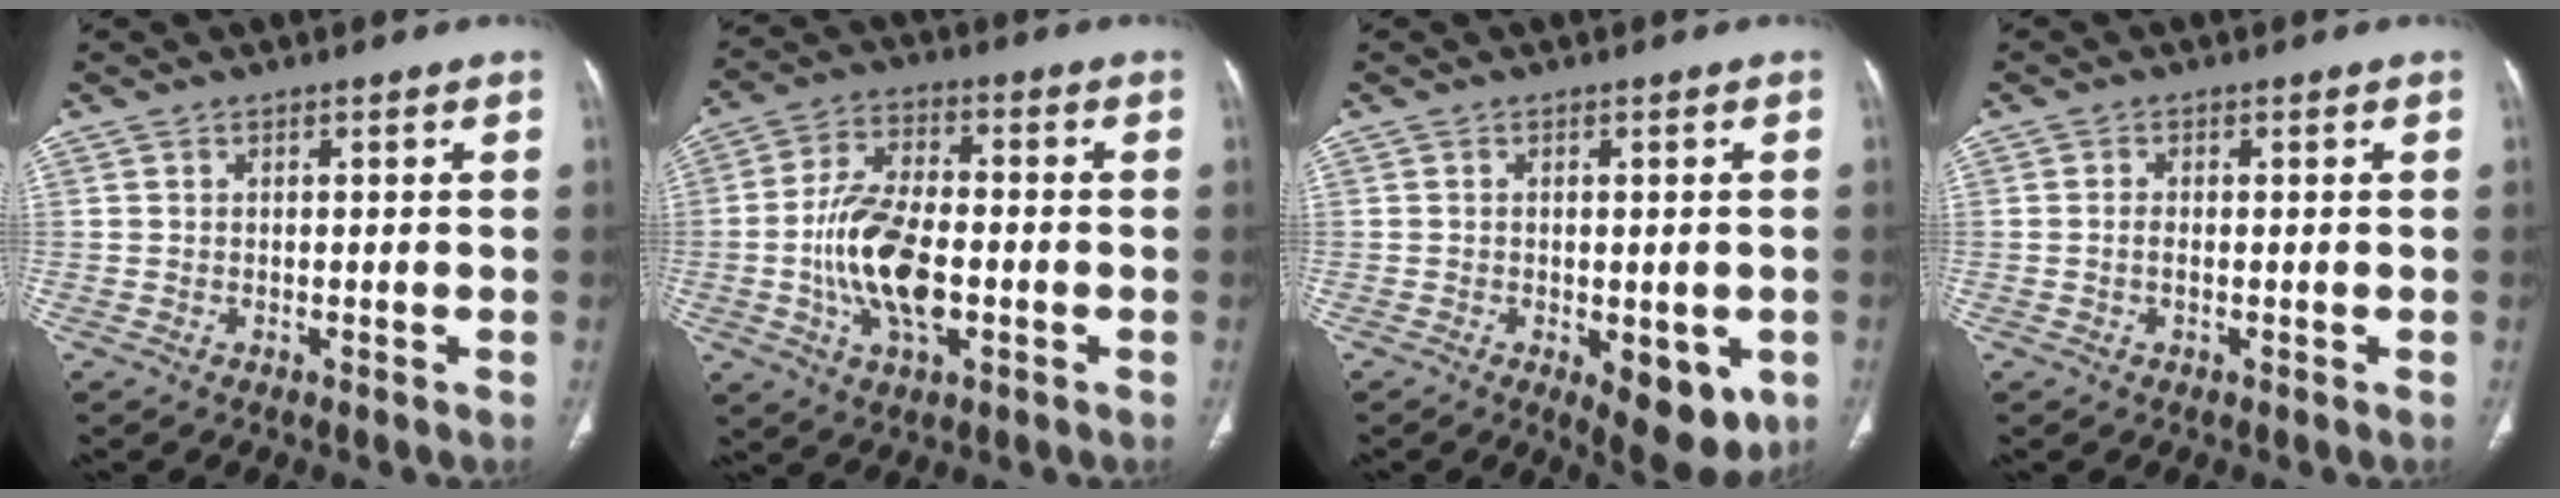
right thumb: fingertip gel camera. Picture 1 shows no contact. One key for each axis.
{"total": 14.0, "fx": -2.6, "fy": 7.0, "fz": 11.8, "tx": -0.225, "ty": 0.013, "tz": -0.048}
{"total": 9.4, "fx": -3.0, "fy": 4.4, "fz": 7.8, "tx": -0.076, "ty": -0.006, "tz": -0.029}
{"total": 1.4, "fx": -0.3, "fy": 0.7, "fz": 1.1, "tx": -0.024, "ty": 0.003, "tz": -0.006}